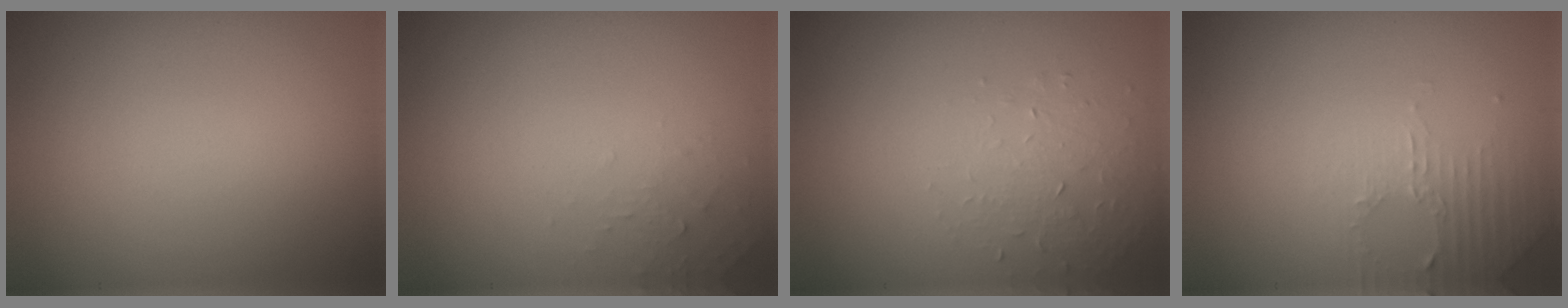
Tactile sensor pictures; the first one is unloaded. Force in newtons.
{"total": 0.9, "press": 0.9, "slide": 0.1}
{"total": 1.4, "press": 0.7, "slide": 1.2}
{"total": 2.2, "press": 2.1, "slide": 0.6}